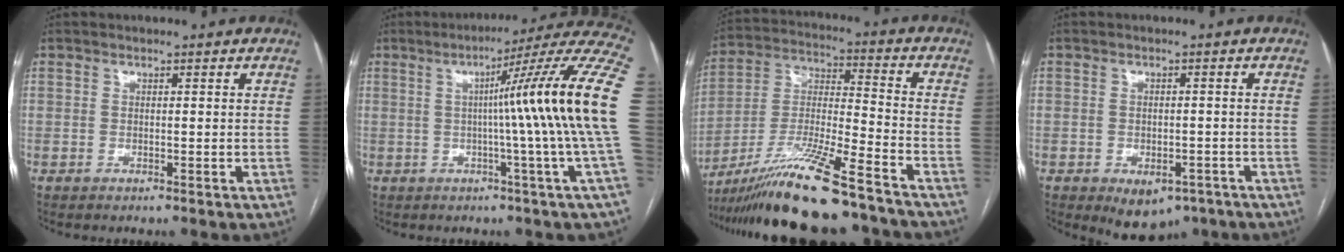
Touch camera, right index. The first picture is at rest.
{"total": 18.2, "force": [0.4, -3.2, 17.9], "torque": [-0.215, 0.013, -0.008]}
{"total": 18.8, "force": [-15.0, 0.6, 11.4], "torque": [-0.237, -0.030, -0.268]}
{"total": 6.8, "force": [-4.3, 4.2, 3.2], "torque": [-0.033, 0.002, -0.051]}